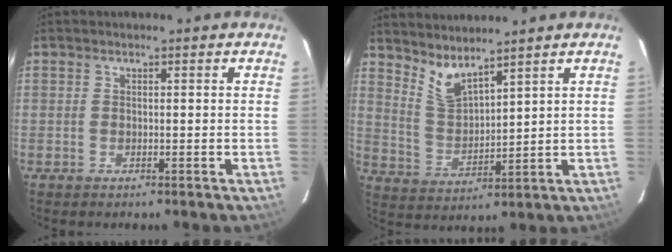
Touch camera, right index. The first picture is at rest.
{"total": 6.3, "force": [5.3, 1.1, 3.1], "torque": [-0.061, -0.011, 0.113]}